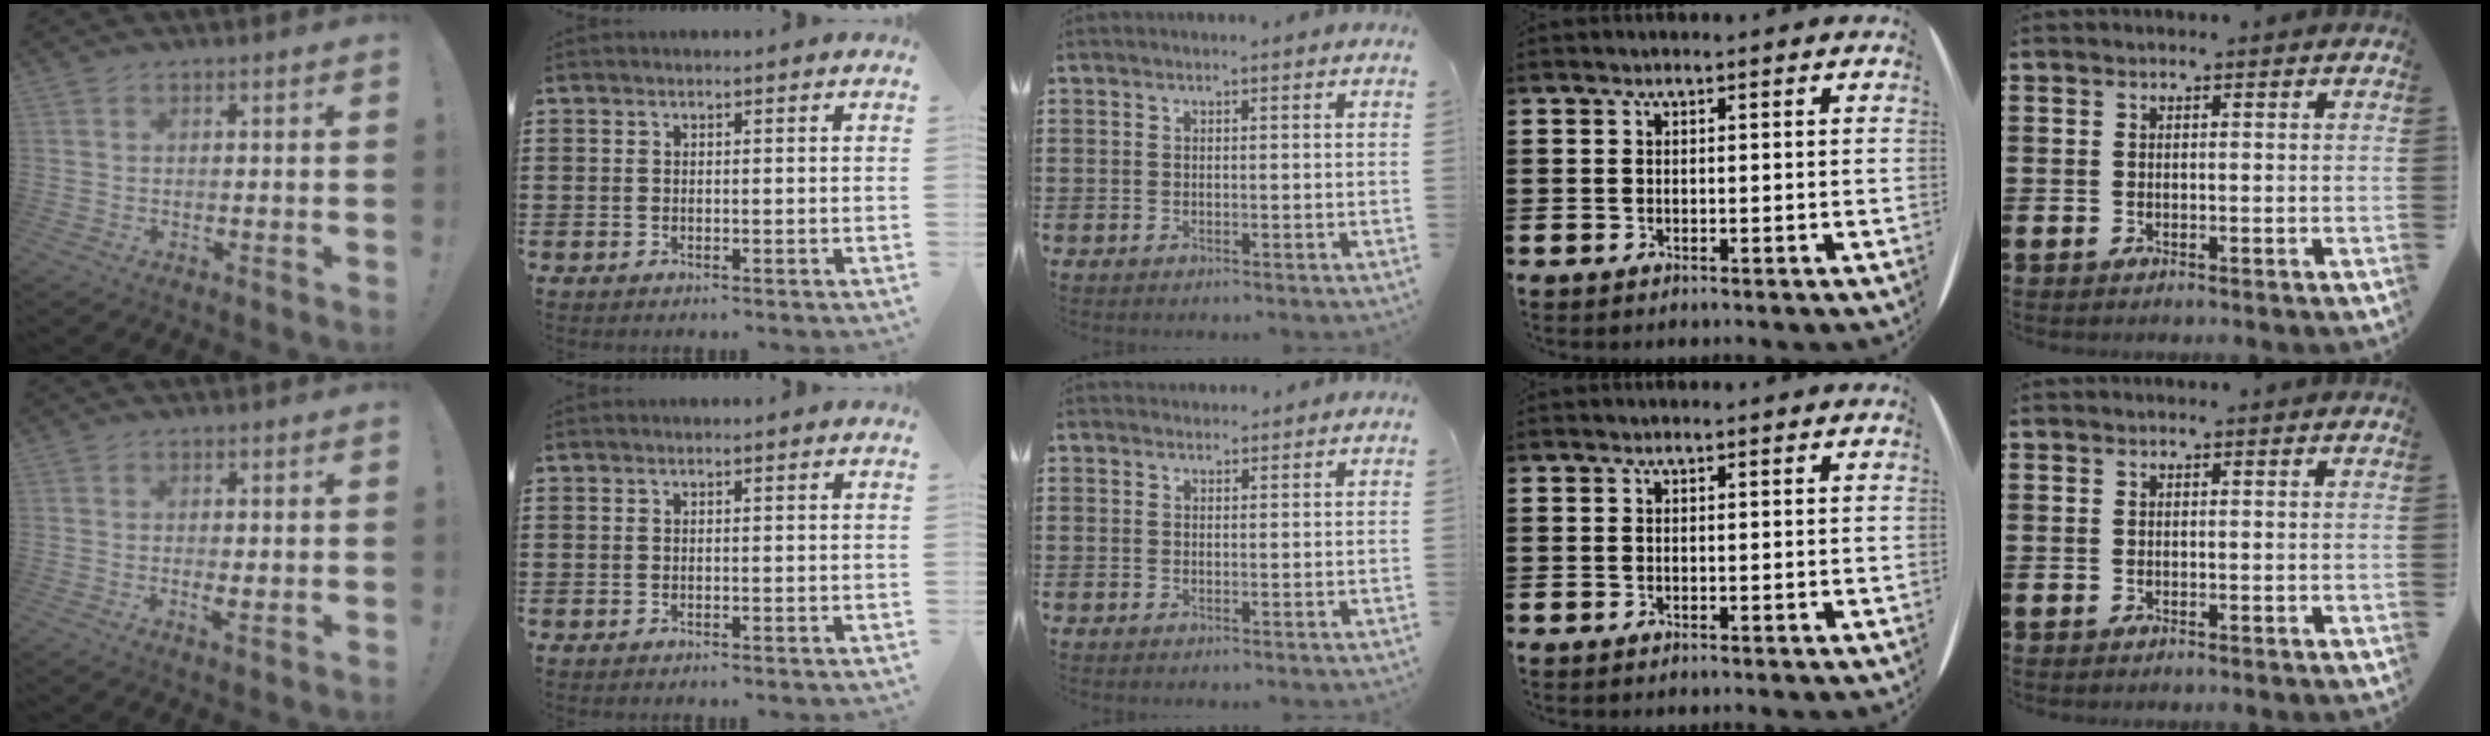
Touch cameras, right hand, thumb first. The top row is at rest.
{"thumb": {"total": 2.1, "force": [0.0, 0.7, 2.0], "torque": [-0.026, -0.003, 0.001]}, "middle": {"total": 1.4, "force": [1.4, 0.4, -0.1], "torque": [-0.001, 0.003, 0.026]}}